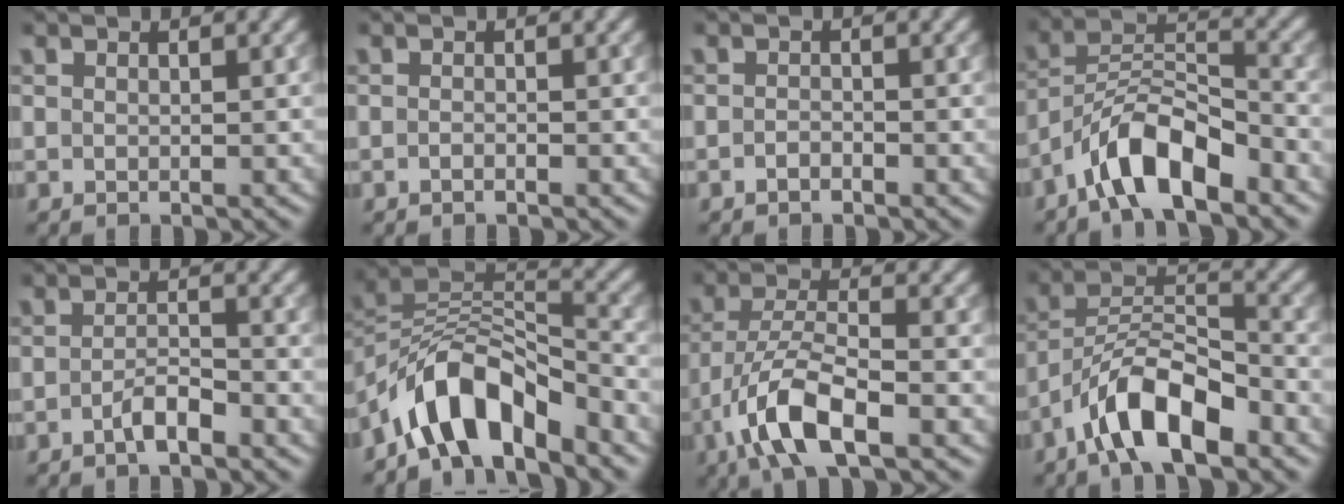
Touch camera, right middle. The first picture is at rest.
{"total": 0.5, "force": [-0.4, 0.1, 0.3], "torque": [-0.006, 0.000, -0.007]}
{"total": 0.8, "force": [-0.6, 0.3, 0.4], "torque": [-0.010, 0.000, -0.012]}
{"total": 7.0, "force": [-4.9, 2.3, 4.5], "torque": [-0.074, 0.011, -0.094]}
{"total": 2.1, "force": [-1.3, 0.5, 1.5], "torque": [-0.029, 0.006, -0.026]}
{"total": 7.7, "force": [-5.5, 2.9, 4.6], "torque": [-0.062, 0.009, -0.104]}
{"total": 7.1, "force": [-3.7, 2.5, 5.6], "torque": [-0.112, 0.000, -0.077]}
{"total": 7.8, "force": [-5.0, 2.7, 5.4], "torque": [-0.087, 0.012, -0.095]}